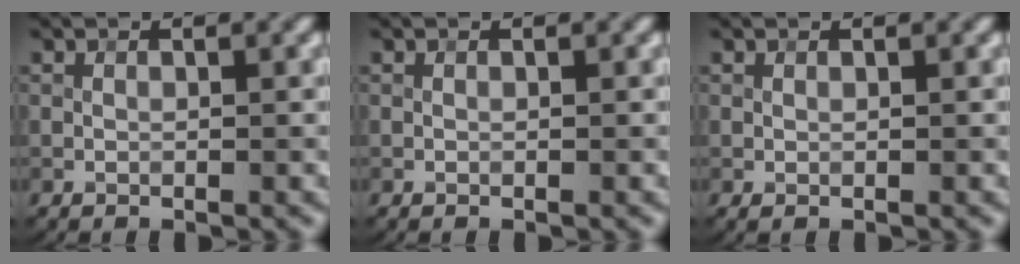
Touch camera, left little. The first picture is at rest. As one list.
[{"total": 0.0}, {"total": 0.0}]